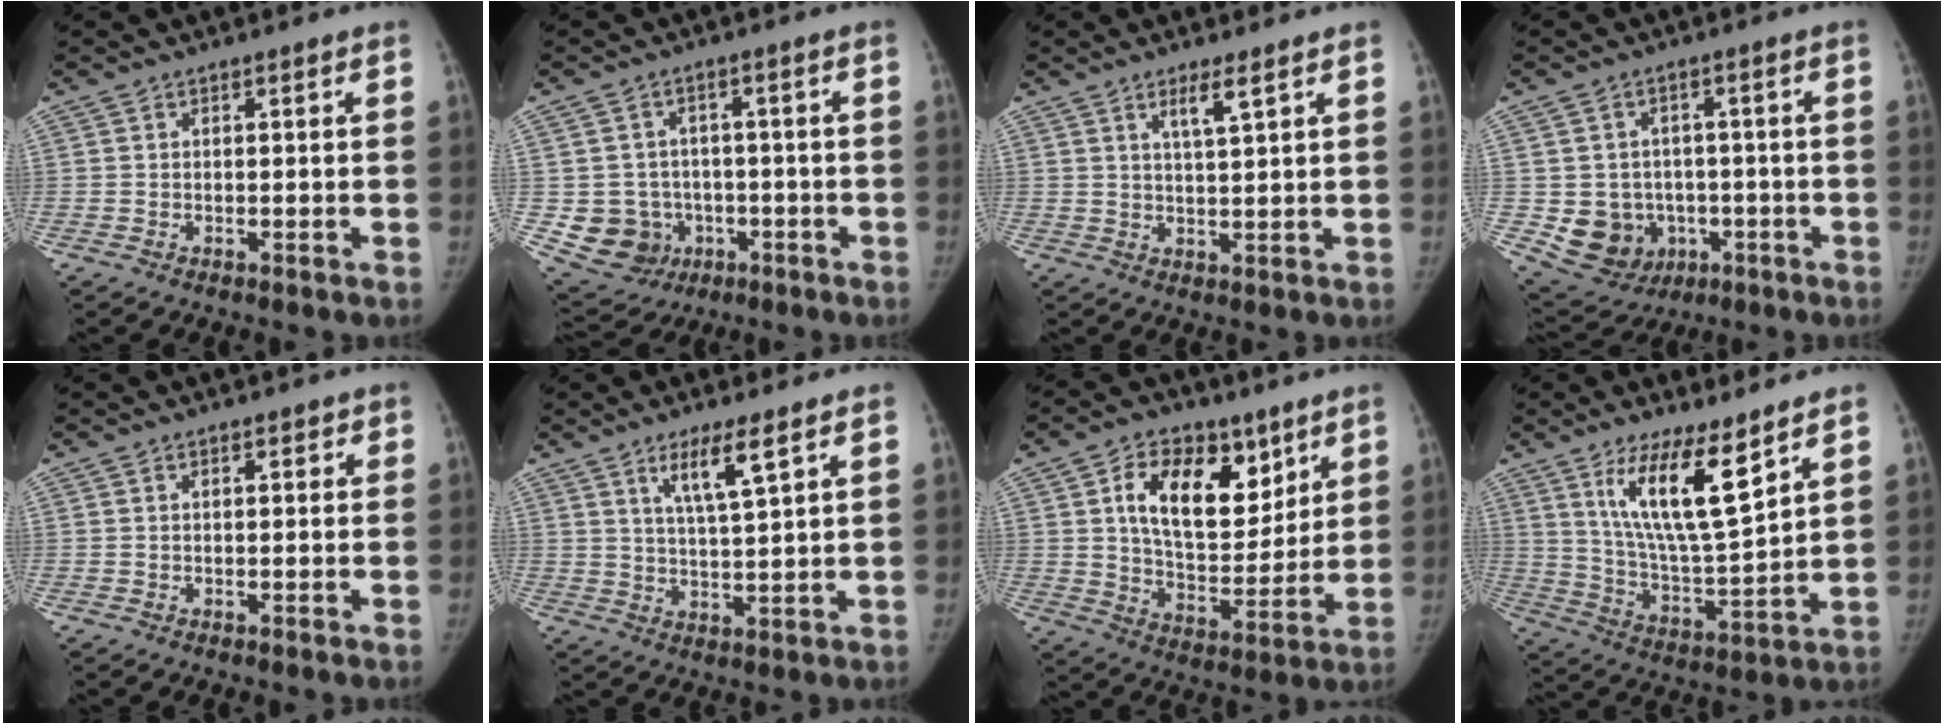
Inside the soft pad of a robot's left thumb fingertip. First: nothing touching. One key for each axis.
{"total": 9.7, "fx": -2.0, "fy": 9.1, "fz": 2.7, "tx": -0.036, "ty": 0.016, "tz": -0.015}
{"total": 3.7, "fx": 2.2, "fy": 0.3, "fz": 2.9, "tx": -0.054, "ty": -0.017, "tz": 0.041}
{"total": 10.5, "fx": -2.2, "fy": 9.4, "fz": 4.2, "tx": -0.045, "ty": 0.013, "tz": -0.014}
{"total": 1.1, "fx": 0.5, "fy": 0.7, "fz": 0.7, "tx": -0.002, "ty": 0.001, "tz": 0.002}
{"total": 6.7, "fx": 3.9, "fy": 0.7, "fz": 5.5, "tx": -0.101, "ty": -0.029, "tz": 0.074}
{"total": 16.9, "fx": 7.1, "fy": 10.1, "fz": 11.5, "tx": -0.142, "ty": -0.036, "tz": 0.130}
{"total": 14.6, "fx": 8.4, "fy": 3.4, "fz": 11.4, "tx": -0.189, "ty": -0.062, "tz": 0.166}